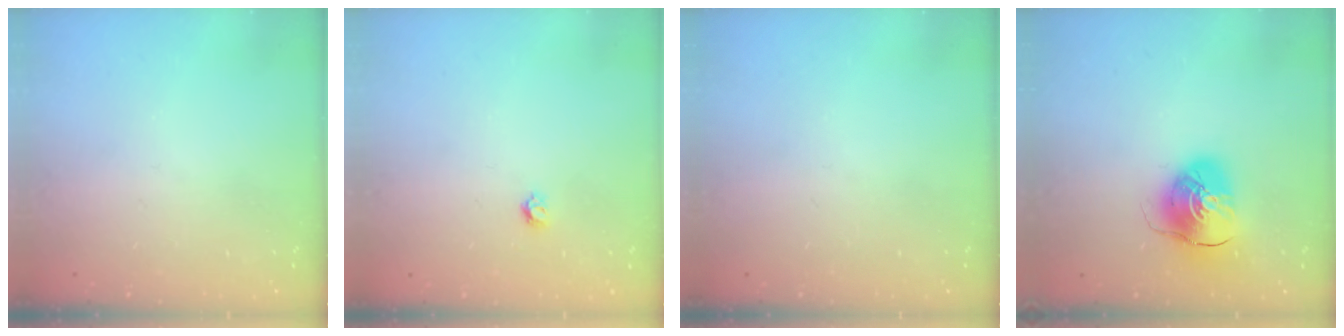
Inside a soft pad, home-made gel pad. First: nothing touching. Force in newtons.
{"total": 3.3, "press": 3.3, "slide": 0.3}
{"total": 0.0}
{"total": 9.4, "press": 9.3, "slide": 1.3}